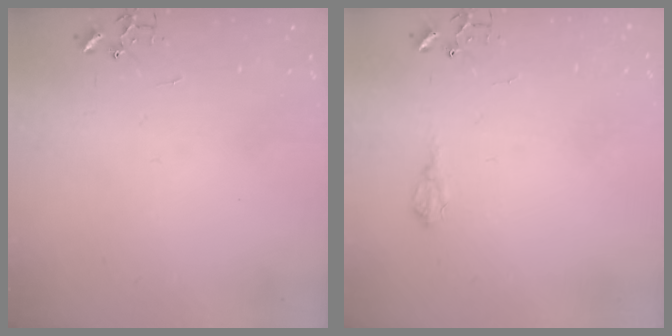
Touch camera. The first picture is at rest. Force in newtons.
{"total": 6.8, "press": 6.7, "slide": 0.8}